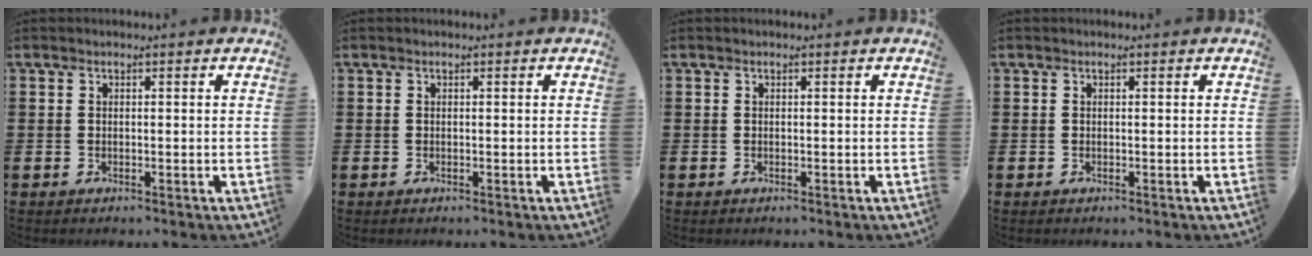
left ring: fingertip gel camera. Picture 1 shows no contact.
{"total": 0.0}
{"total": 0.0}
{"total": 0.0}